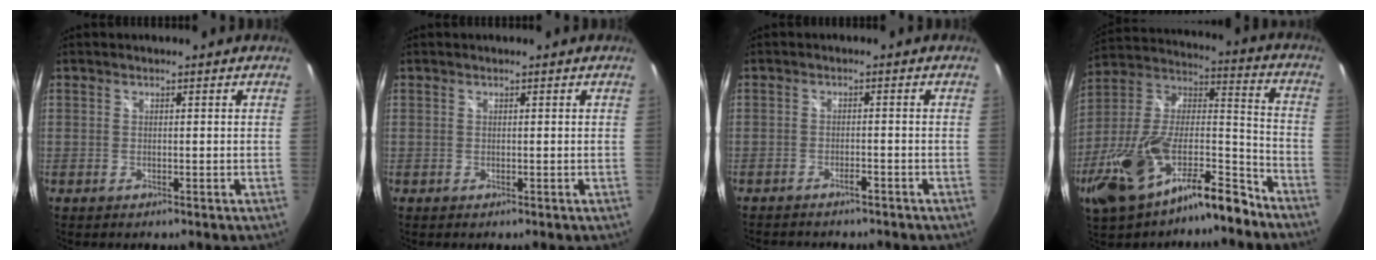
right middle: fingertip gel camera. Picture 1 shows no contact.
{"total": 0.0}
{"total": 3.8, "force": [-3.3, 0.8, 1.6], "torque": [-0.039, -0.006, -0.049]}
{"total": 23.1, "force": [-15.3, 8.4, 15.1], "torque": [-0.285, -0.007, -0.261]}